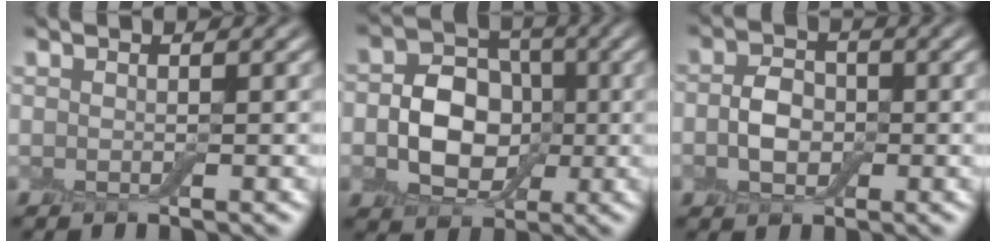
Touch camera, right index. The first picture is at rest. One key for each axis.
{"total": 6.2, "fx": -0.5, "fy": 5.0, "fz": 3.6, "tx": -0.052, "ty": 0.006, "tz": -0.019}
{"total": 2.8, "fx": -0.4, "fy": 2.3, "fz": 1.7, "tx": -0.033, "ty": 0.005, "tz": -0.014}